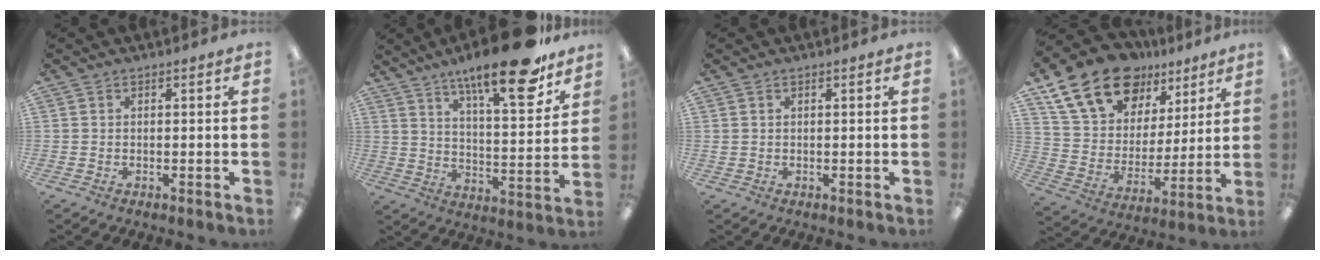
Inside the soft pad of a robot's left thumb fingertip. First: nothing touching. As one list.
[{"total": 20.3, "force": [14.7, 4.9, 13.2], "torque": [-0.198, -0.095, 0.234]}, {"total": 0.7, "force": [0.3, 0.5, 0.3], "torque": [-0.008, 0.003, 0.005]}, {"total": 20.0, "force": [13.0, 12.4, 8.9], "torque": [-0.166, -0.065, 0.242]}]